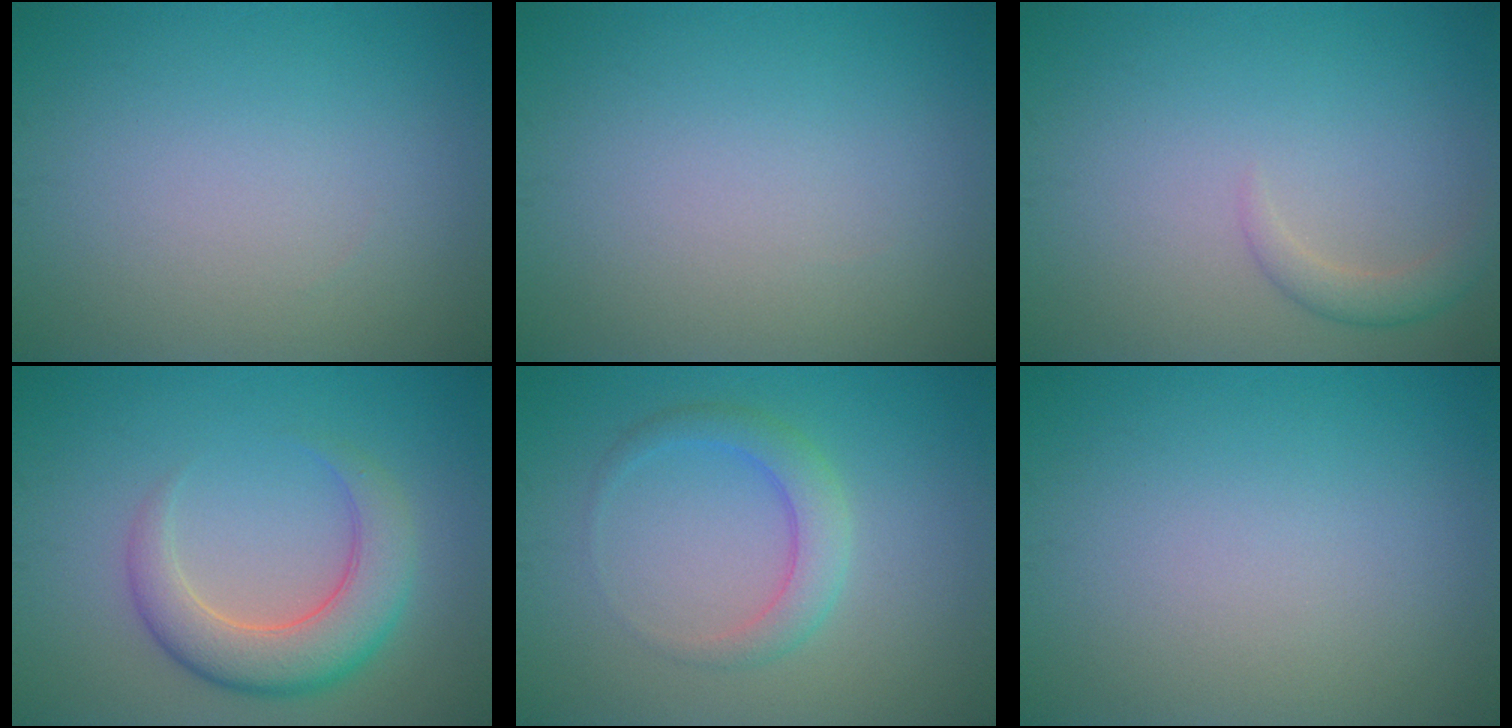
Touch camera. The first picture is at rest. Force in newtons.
{"total": 0.0}
{"total": 1.7, "press": 1.7, "slide": 0.1}
{"total": 5.5, "press": 5.5, "slide": 0.4}
{"total": 2.8, "press": 2.8, "slide": 0.1}
{"total": 0.0}